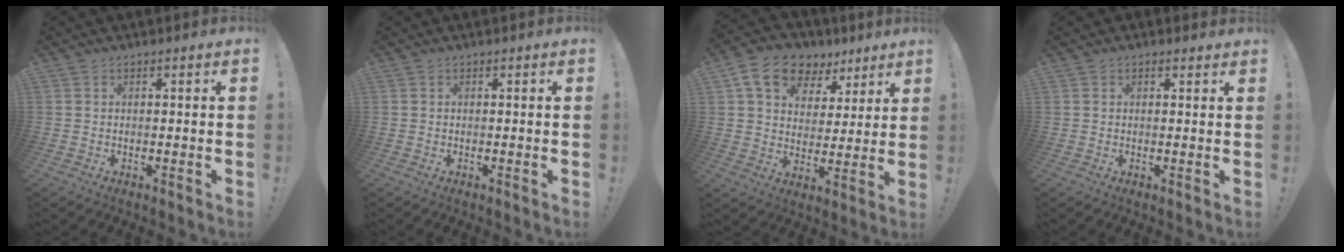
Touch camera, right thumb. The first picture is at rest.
{"total": 0.0}
{"total": 14.2, "force": [8.2, 9.7, 6.3], "torque": [-0.105, -0.039, 0.155]}
{"total": 1.0, "force": [0.7, 0.7, -0.1], "torque": [0.017, -0.004, 0.010]}